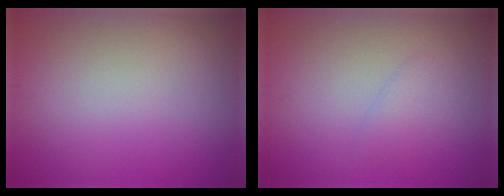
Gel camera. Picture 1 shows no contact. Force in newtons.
{"total": 1.3, "press": 1.3, "slide": 0.1}